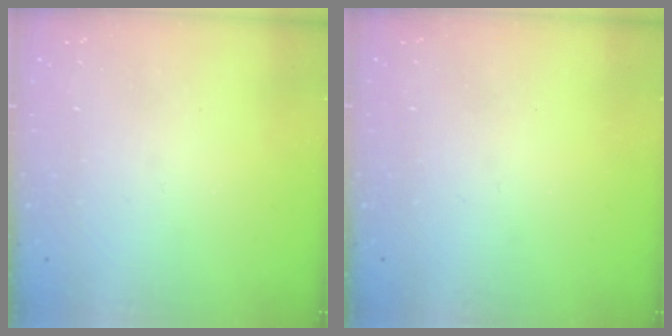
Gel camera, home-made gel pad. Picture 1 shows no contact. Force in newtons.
{"total": 0.0}